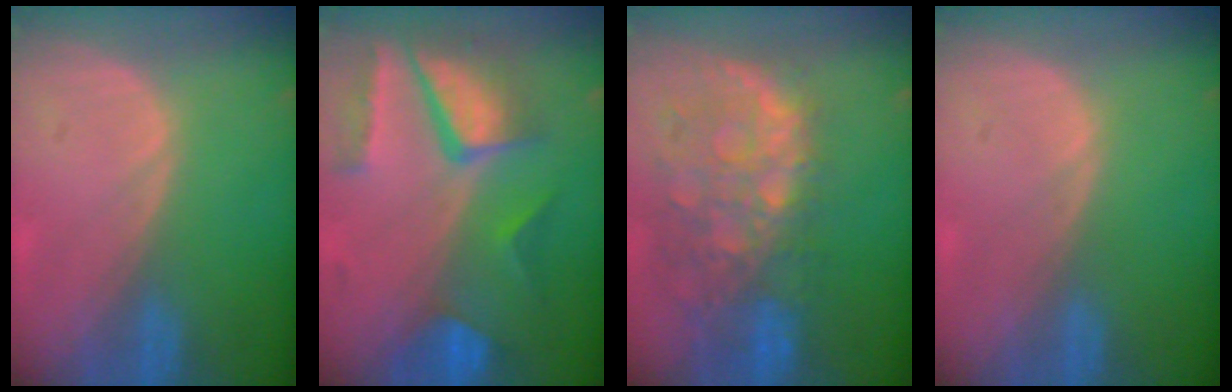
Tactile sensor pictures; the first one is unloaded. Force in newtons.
{"total": 10.4, "press": 8.8, "slide": 5.5}
{"total": 11.5, "press": 9.7, "slide": 6.2}
{"total": 0.0}